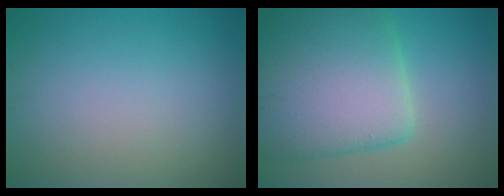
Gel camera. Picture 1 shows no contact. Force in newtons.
{"total": 10.1, "press": 10.1, "slide": 0.4}